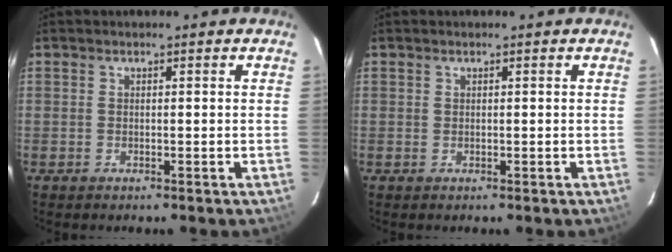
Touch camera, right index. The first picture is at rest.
{"total": 0.0}